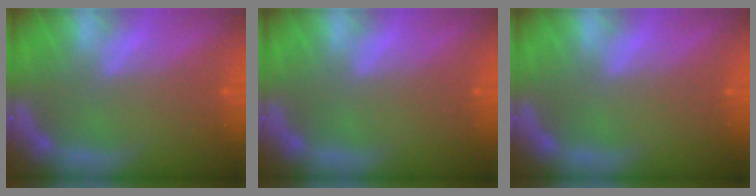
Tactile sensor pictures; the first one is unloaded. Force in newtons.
{"total": 0.0}
{"total": 0.0}